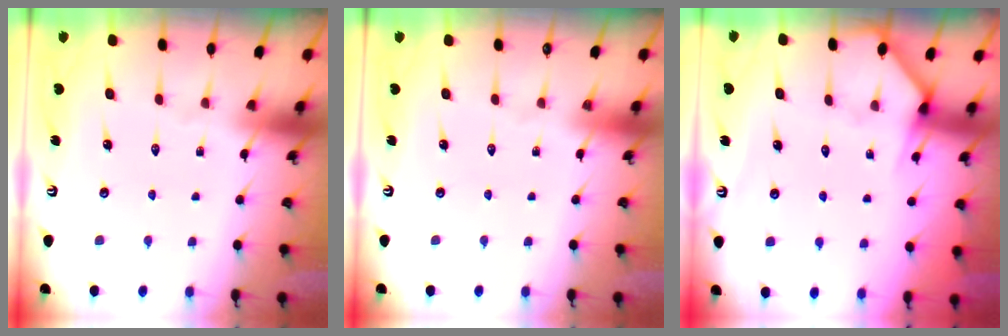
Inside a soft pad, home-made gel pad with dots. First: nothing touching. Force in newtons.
{"total": 0.0}
{"total": 4.8, "press": 4.8, "slide": 0.2}